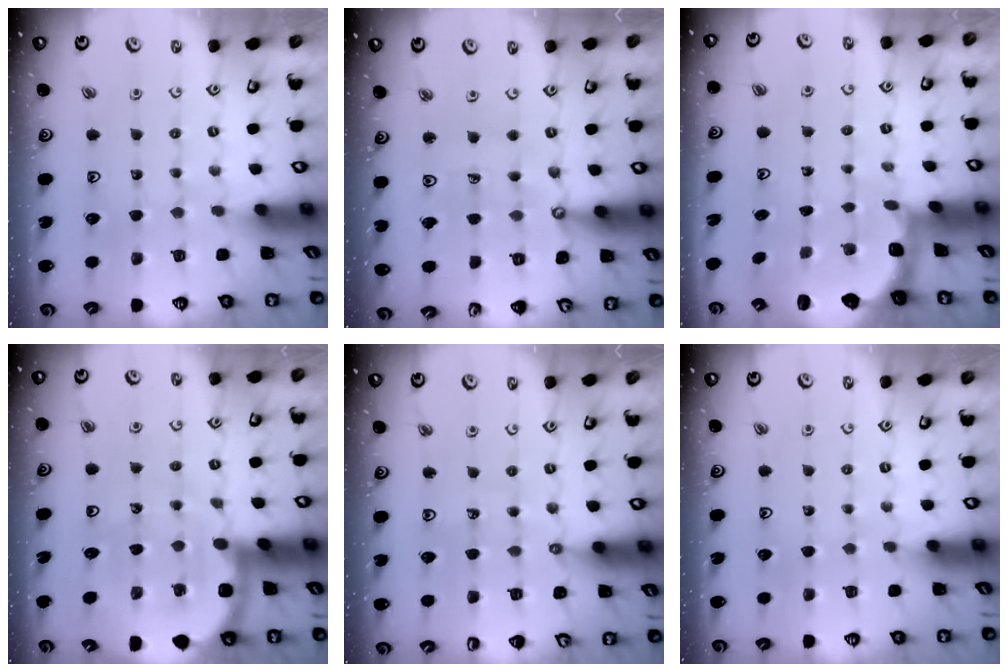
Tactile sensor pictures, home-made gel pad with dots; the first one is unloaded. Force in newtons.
{"total": 8.1, "press": 8.1, "slide": 0.5}
{"total": 2.3, "press": 1.7, "slide": 1.5}
{"total": 10.6, "press": 10.5, "slide": 1.4}
{"total": 4.9, "press": 4.5, "slide": 1.7}
{"total": 0.0}